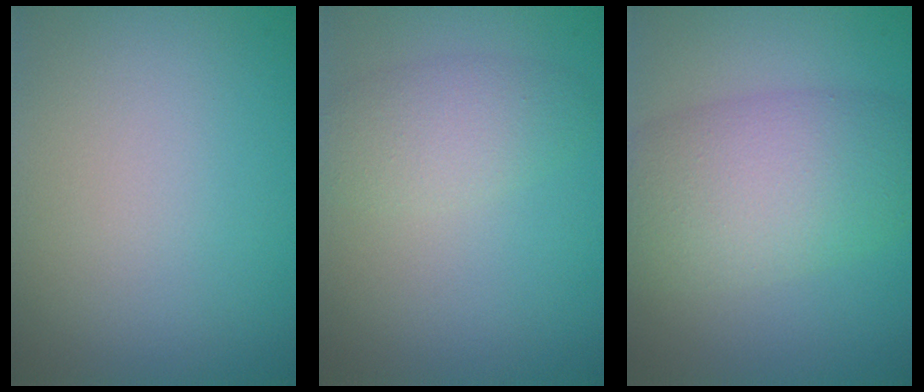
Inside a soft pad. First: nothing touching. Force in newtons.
{"total": 2.9, "press": 2.9, "slide": 0.1}
{"total": 7.6, "press": 7.6, "slide": 0.2}